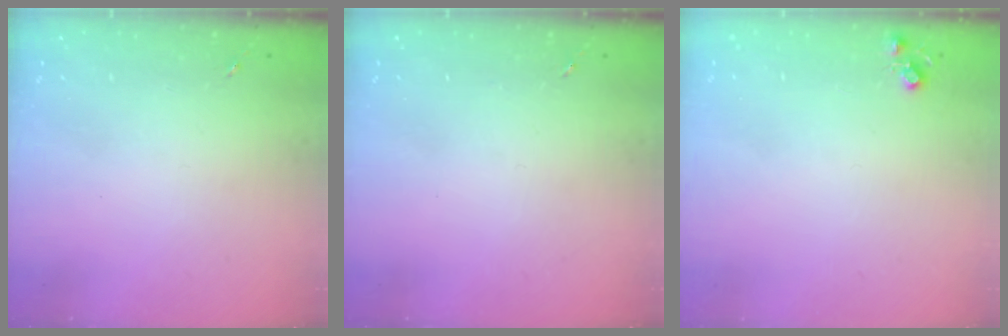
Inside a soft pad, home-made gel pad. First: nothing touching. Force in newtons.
{"total": 0.0}
{"total": 5.1, "press": 5.1, "slide": 0.7}